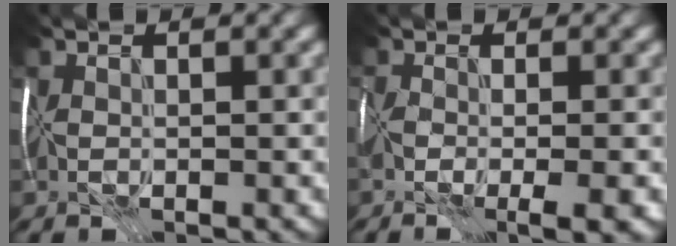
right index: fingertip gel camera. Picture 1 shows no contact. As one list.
[{"total": 5.1, "force": [-2.0, 1.6, 4.4], "torque": [-0.063, -0.013, -0.028]}]